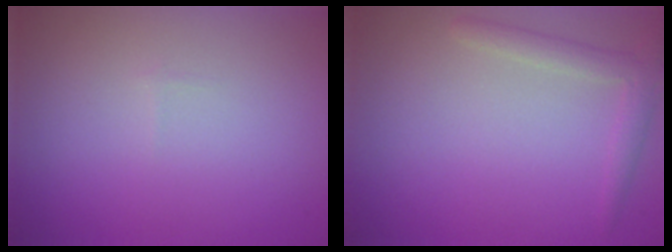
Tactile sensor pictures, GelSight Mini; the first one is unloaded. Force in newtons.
{"total": 2.0, "press": 2.0, "slide": 0.3}